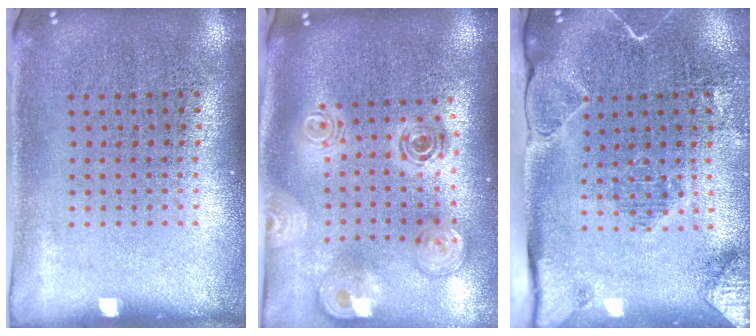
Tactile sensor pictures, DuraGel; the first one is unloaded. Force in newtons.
{"total": 1.9, "press": 1.6, "slide": 1.0}
{"total": 2.1, "press": 2.1, "slide": 0.5}